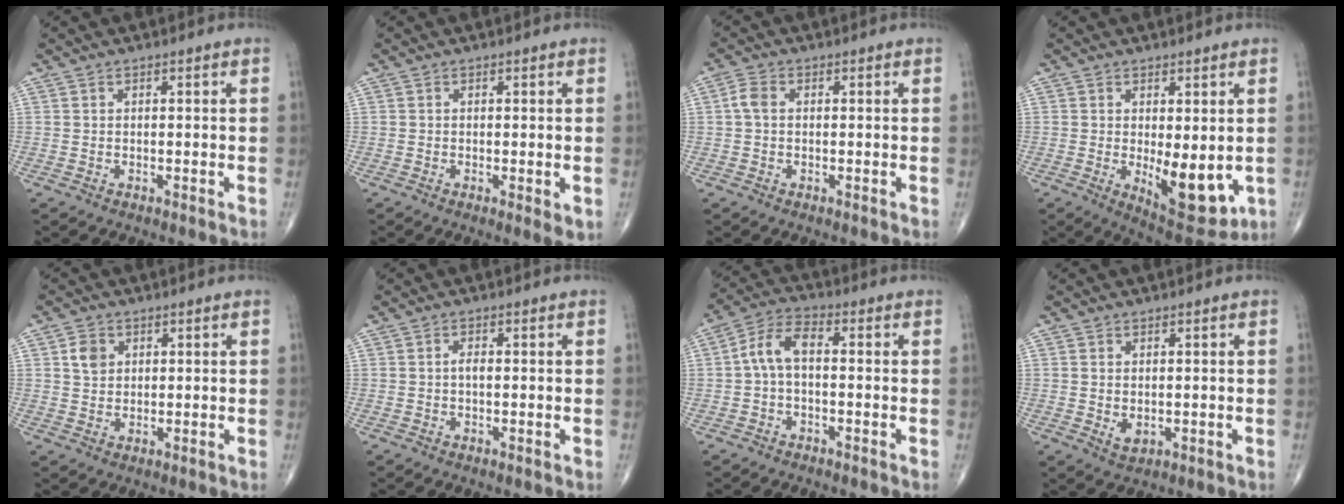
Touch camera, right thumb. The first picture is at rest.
{"total": 2.3, "force": [-0.4, 0.6, 2.2], "torque": [-0.036, -0.009, -0.008]}
{"total": 2.7, "force": [0.1, 1.8, 2.0], "torque": [-0.043, 0.007, -0.004]}
{"total": 10.7, "force": [-1.6, 4.5, 9.6], "torque": [-0.113, -0.026, -0.007]}
{"total": 3.6, "force": [1.2, 2.9, 1.8], "torque": [-0.020, -0.004, 0.022]}
{"total": 1.5, "force": [-0.1, 0.6, 1.3], "torque": [-0.022, 0.001, -0.004]}
{"total": 6.6, "force": [-0.3, 3.4, 5.6], "torque": [-0.108, 0.027, -0.018]}
{"total": 2.5, "force": [-0.1, 1.6, 1.9], "torque": [-0.031, -0.006, 0.004]}